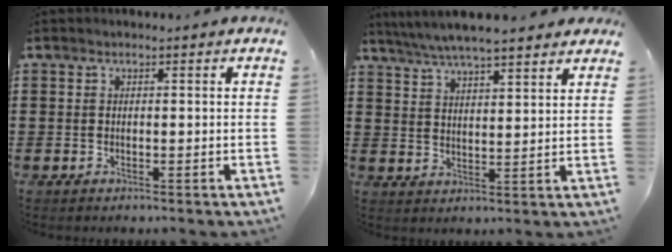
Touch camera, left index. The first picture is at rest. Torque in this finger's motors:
{"motor_torque": [2.14, 0.00, 0.78, 0.21]}